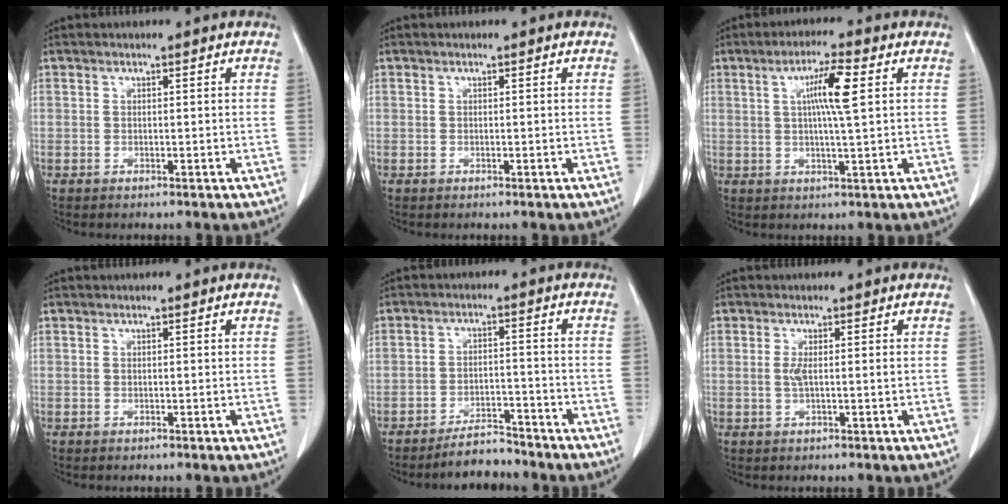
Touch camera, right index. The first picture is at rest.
{"total": 0.0}
{"total": 6.7, "force": [1.7, -0.2, 6.5], "torque": [-0.115, 0.002, 0.028]}
{"total": 0.0}
{"total": 5.0, "force": [-4.7, 1.3, 1.1], "torque": [-0.019, -0.005, -0.077]}
{"total": 2.0, "force": [0.1, 0.1, 2.0], "torque": [-0.042, -0.001, 0.003]}